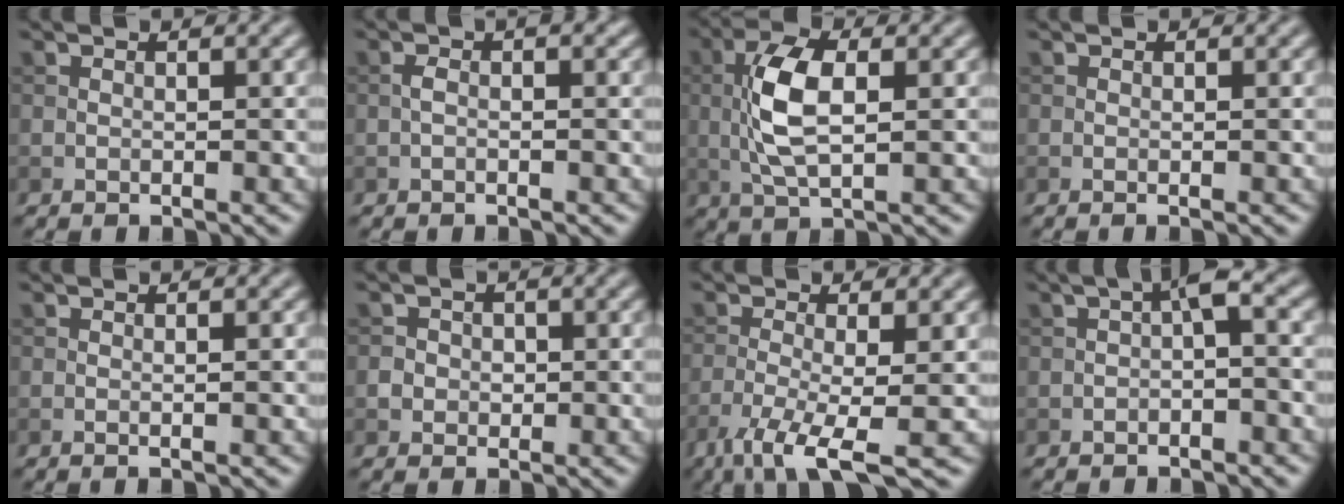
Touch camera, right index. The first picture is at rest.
{"total": 1.4, "force": [-0.2, 0.5, 1.3], "torque": [-0.026, 0.005, -0.007]}
{"total": 6.0, "force": [0.5, 2.7, 5.4], "torque": [-0.116, 0.005, 0.008]}
{"total": 0.6, "force": [-0.1, 0.2, 0.5], "torque": [-0.007, -0.005, -0.004]}
{"total": 0.9, "force": [-0.1, 0.2, 0.8], "torque": [-0.010, -0.002, -0.004]}
{"total": 1.6, "force": [-0.2, 1.5, 0.4], "torque": [0.002, -0.004, -0.005]}
{"total": 6.0, "force": [-3.2, 1.2, 4.9], "torque": [-0.094, -0.010, -0.067]}
{"total": 2.3, "force": [-0.4, 0.5, 2.2], "torque": [-0.035, 0.008, -0.009]}